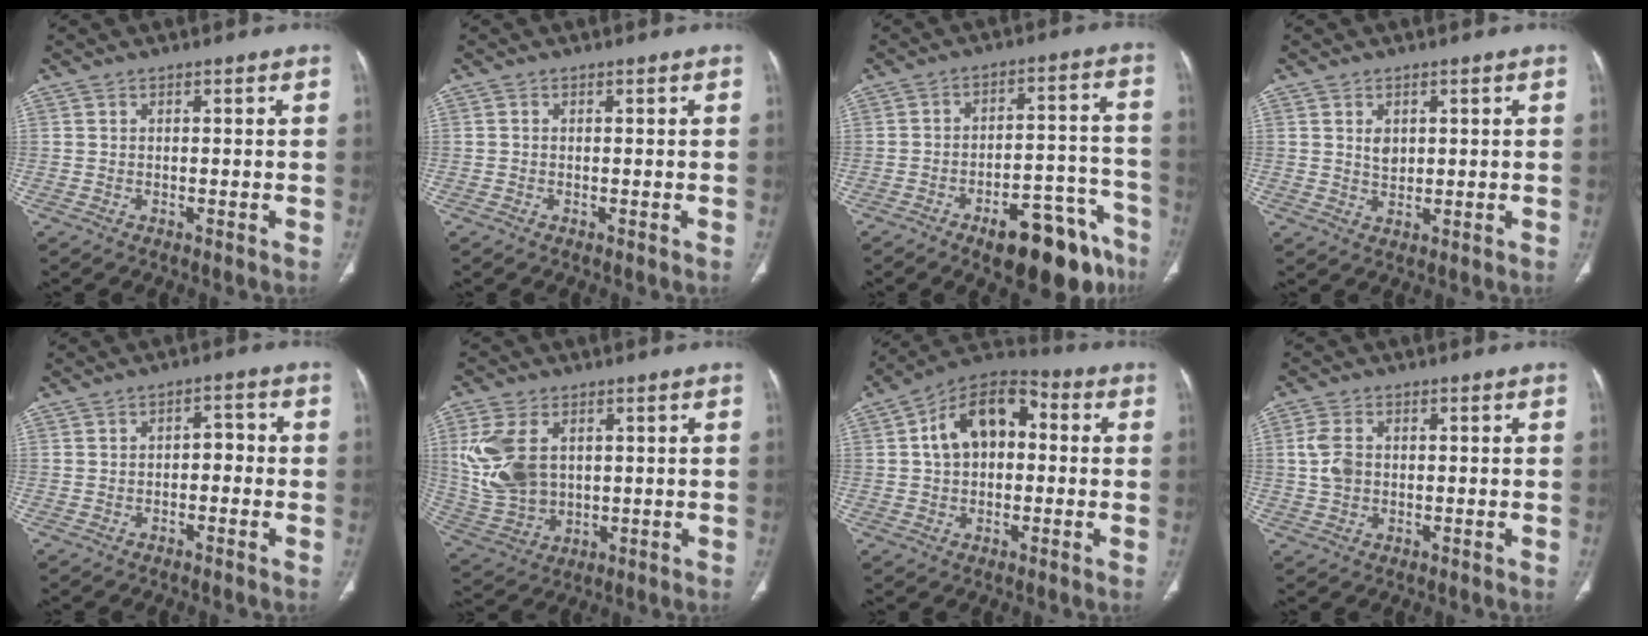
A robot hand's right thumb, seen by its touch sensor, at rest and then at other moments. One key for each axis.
{"total": 0.0}
{"total": 16.9, "fx": -11.1, "fy": 6.3, "fz": 11.0, "tx": -0.084, "ty": 0.089, "tz": -0.155}
{"total": 2.7, "fx": 0.9, "fy": 1.9, "fz": 1.7, "tx": -0.020, "ty": -0.007, "tz": 0.020}
{"total": 3.2, "fx": -0.7, "fy": 2.0, "fz": 2.3, "tx": -0.022, "ty": 0.018, "tz": -0.018}
{"total": 13.2, "fx": 2.8, "fy": 8.9, "fz": 9.4, "tx": -0.194, "ty": -0.004, "tz": 0.071}
{"total": 13.4, "fx": 1.8, "fy": 8.7, "fz": 10.0, "tx": -0.143, "ty": 0.036, "tz": 0.016}
{"total": 4.5, "fx": 0.2, "fy": 3.2, "fz": 3.1, "tx": -0.068, "ty": 0.005, "tz": 0.003}